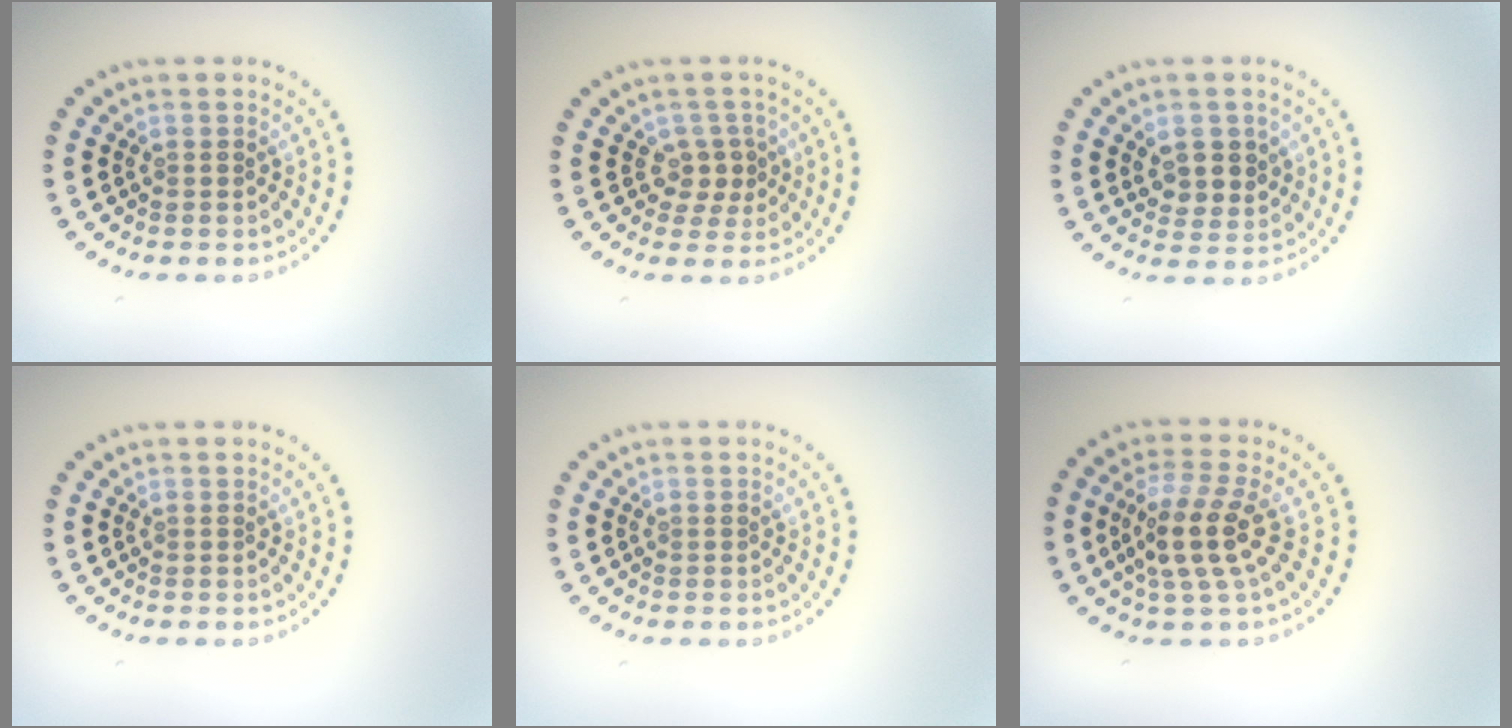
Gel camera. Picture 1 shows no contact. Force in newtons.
{"total": 1.8, "press": 1.4, "slide": 1.0}
{"total": 2.9, "press": 2.8, "slide": 0.8}
{"total": 0.0}
{"total": 0.0}
{"total": 4.3, "press": 3.8, "slide": 1.9}